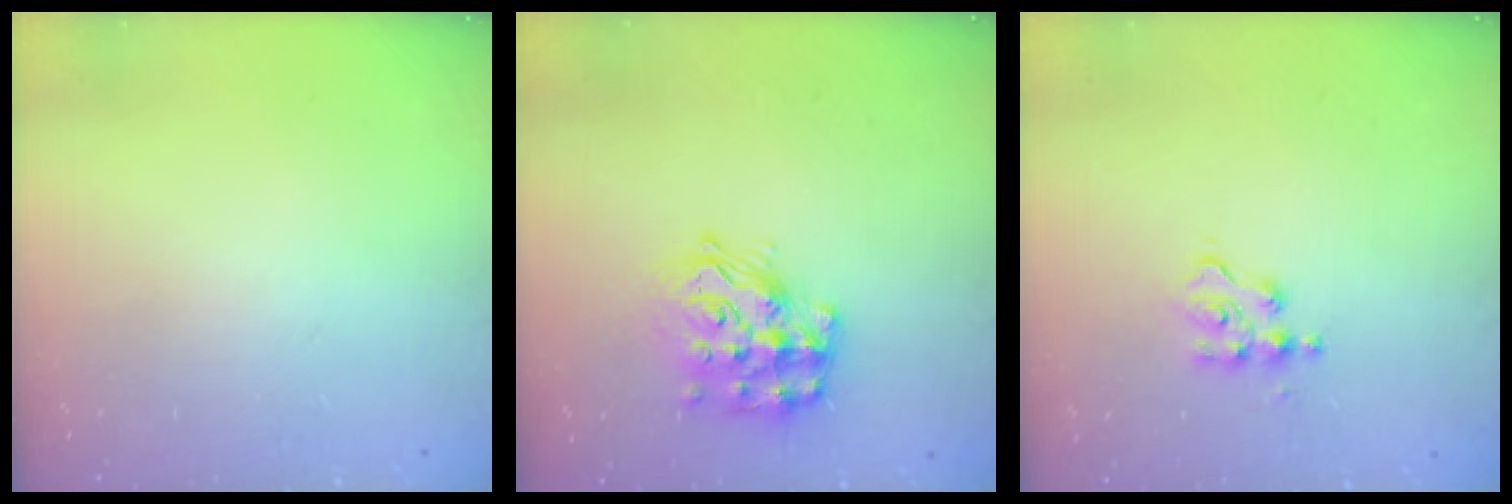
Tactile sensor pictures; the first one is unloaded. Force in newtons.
{"total": 13.2, "press": 13.2, "slide": 1.0}
{"total": 2.3, "press": 2.2, "slide": 0.3}